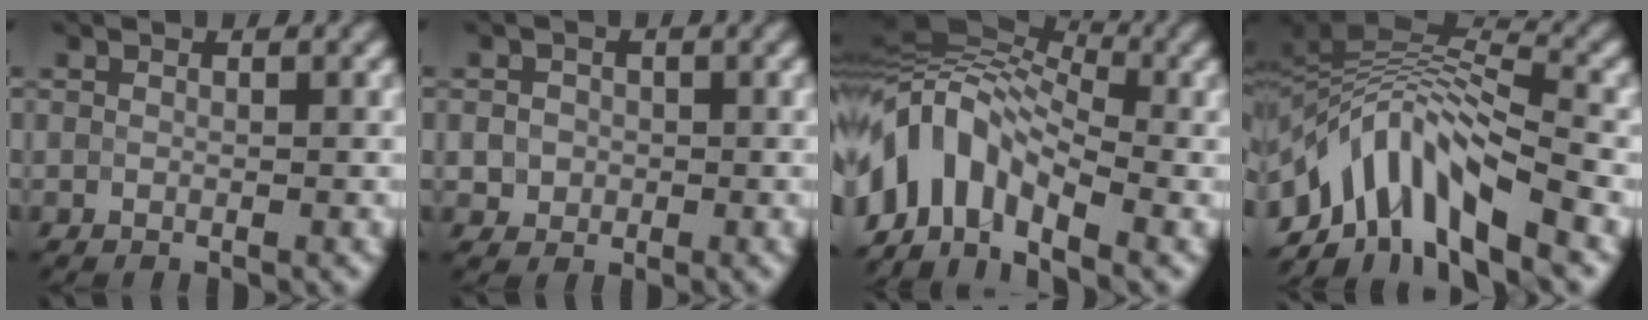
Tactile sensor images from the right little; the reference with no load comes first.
{"total": 2.1, "force": [-0.1, 1.9, 0.7], "torque": [-0.002, -0.002, -0.002]}
{"total": 9.0, "force": [-2.9, 5.8, 6.2], "torque": [-0.112, 0.022, -0.077]}
{"total": 8.4, "force": [-4.7, 3.8, 5.8], "torque": [-0.084, 0.012, -0.097]}